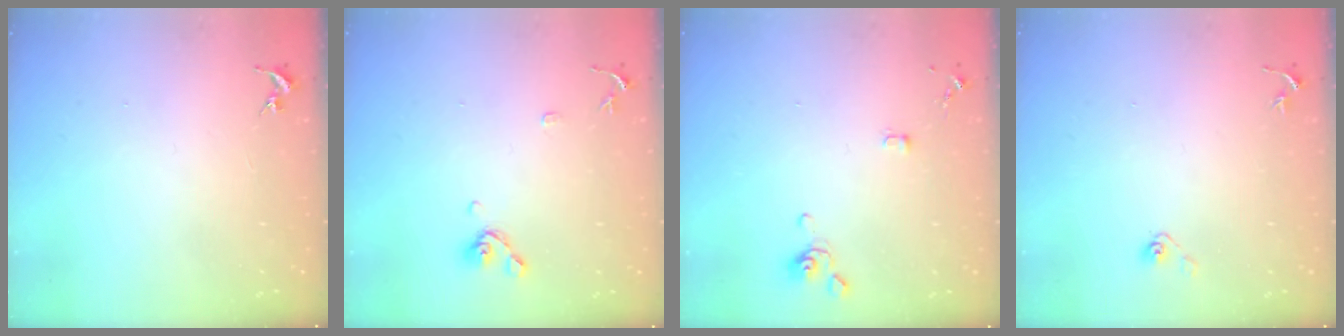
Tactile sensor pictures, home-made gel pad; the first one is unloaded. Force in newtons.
{"total": 8.3, "press": 8.0, "slide": 2.1}
{"total": 3.6, "press": 3.5, "slide": 0.7}
{"total": 3.9, "press": 3.3, "slide": 2.0}